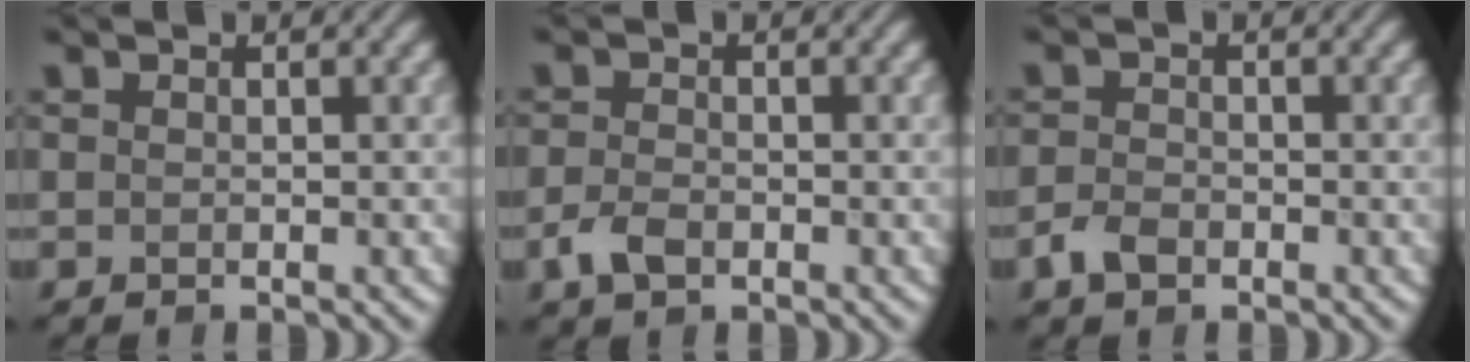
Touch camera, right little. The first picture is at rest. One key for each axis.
{"total": 2.5, "fx": -1.5, "fy": 1.3, "fz": 1.4, "tx": -0.032, "ty": 0.002, "tz": -0.031}
{"total": 2.3, "fx": -1.6, "fy": 1.2, "fz": 1.1, "tx": -0.021, "ty": 0.004, "tz": -0.033}